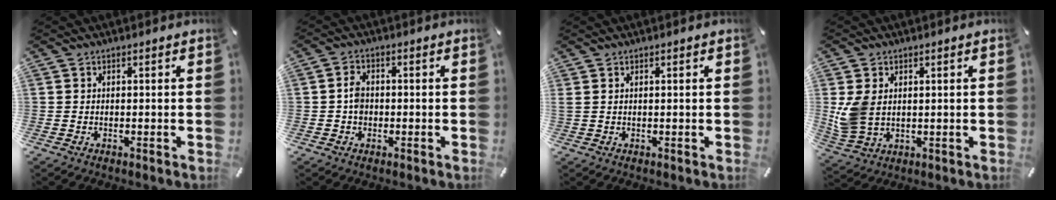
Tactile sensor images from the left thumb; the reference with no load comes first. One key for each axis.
{"total": 3.3, "fx": -0.4, "fy": 2.5, "fz": 2.2, "tx": -0.040, "ty": 0.007, "tz": -0.007}
{"total": 1.1, "fx": 0.5, "fy": 0.1, "fz": 1.0, "tx": -0.019, "ty": 0.000, "tz": 0.008}
{"total": 7.3, "fx": 1.1, "fy": 5.2, "fz": 5.0, "tx": -0.112, "ty": -0.001, "tz": 0.020}